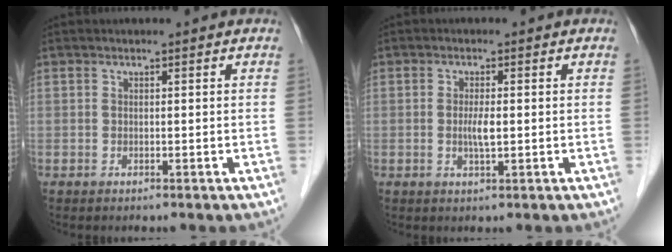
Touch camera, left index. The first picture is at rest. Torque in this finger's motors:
{"motor_torque": [0.53, 0.35, 0.05, 0.02]}